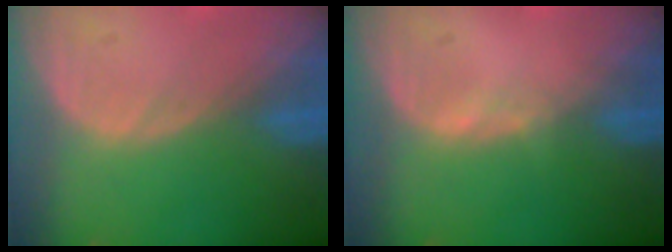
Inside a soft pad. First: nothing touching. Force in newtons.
{"total": 0.6, "press": 0.5, "slide": 0.3}